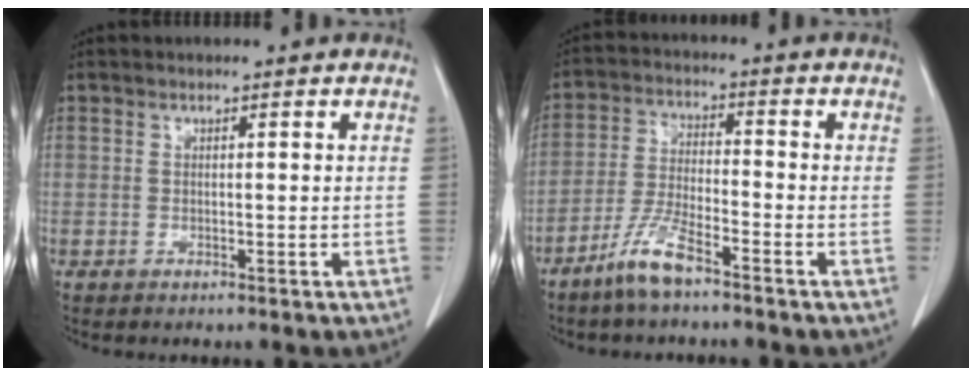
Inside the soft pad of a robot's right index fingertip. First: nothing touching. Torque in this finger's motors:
{"motor_torque": [0.26, -0.18, 0.15, 0.05]}